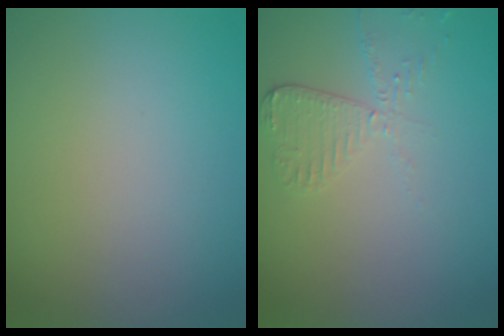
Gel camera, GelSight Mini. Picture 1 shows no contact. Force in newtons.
{"total": 2.5, "press": 2.3, "slide": 1.0}